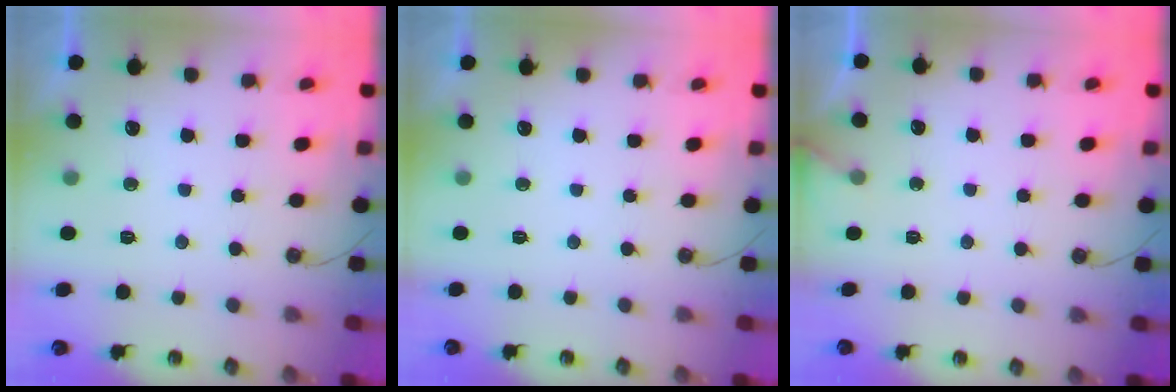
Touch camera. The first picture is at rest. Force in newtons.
{"total": 0.0}
{"total": 2.5, "press": 2.5, "slide": 0.3}